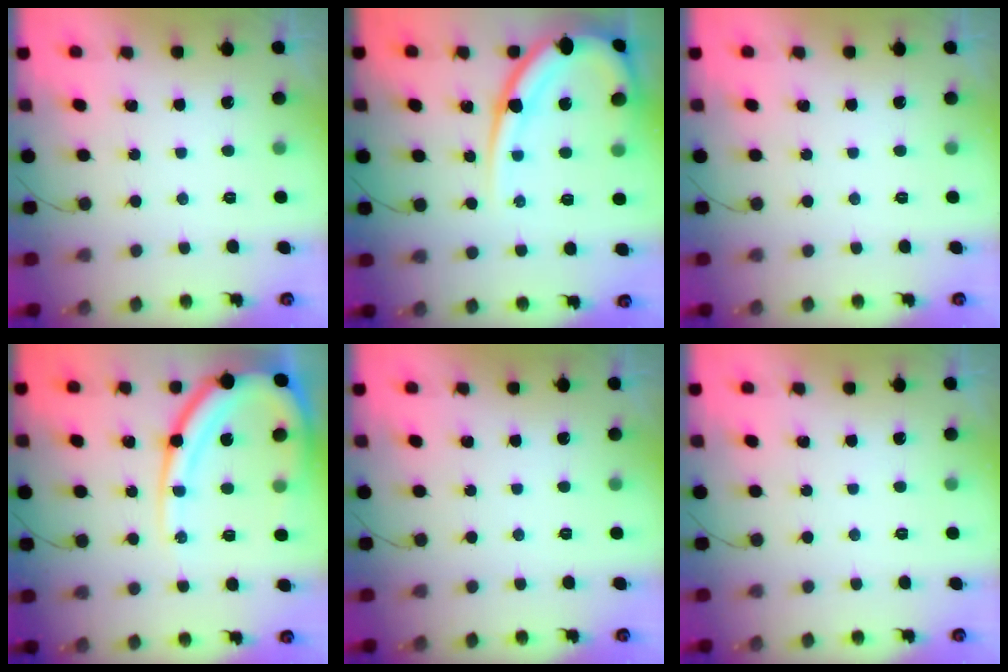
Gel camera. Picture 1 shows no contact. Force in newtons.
{"total": 15.9, "press": 15.8, "slide": 1.5}
{"total": 0.0}
{"total": 18.6, "press": 18.5, "slide": 2.0}
{"total": 0.0}
{"total": 0.0}